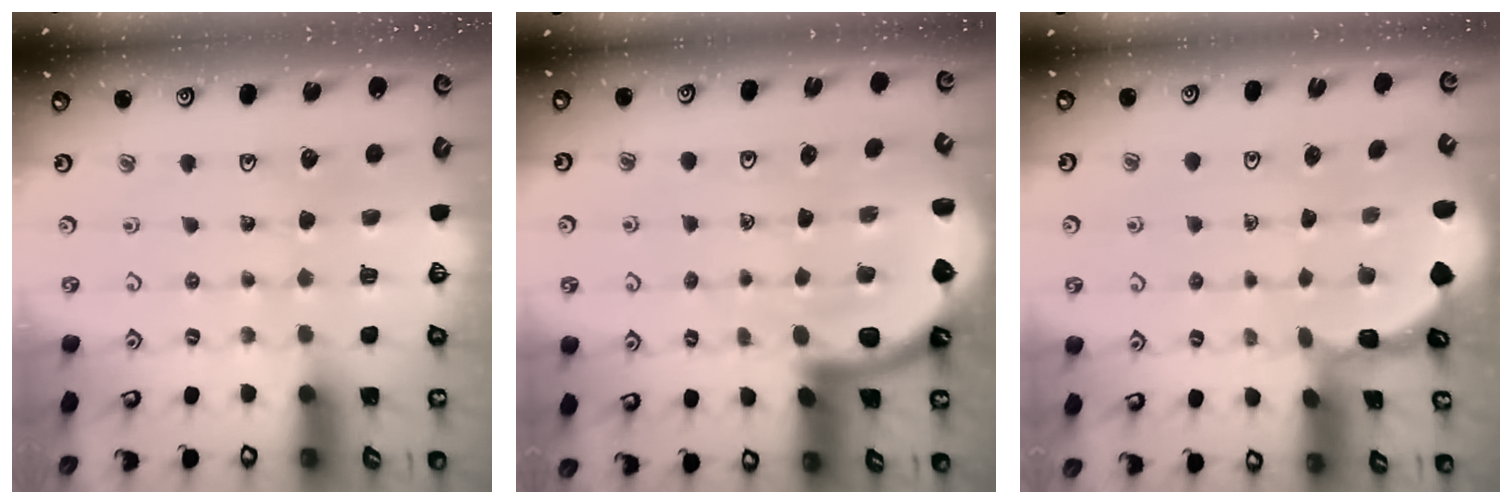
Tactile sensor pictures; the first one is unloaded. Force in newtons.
{"total": 5.0, "press": 4.9, "slide": 0.7}
{"total": 1.5, "press": 1.4, "slide": 0.3}